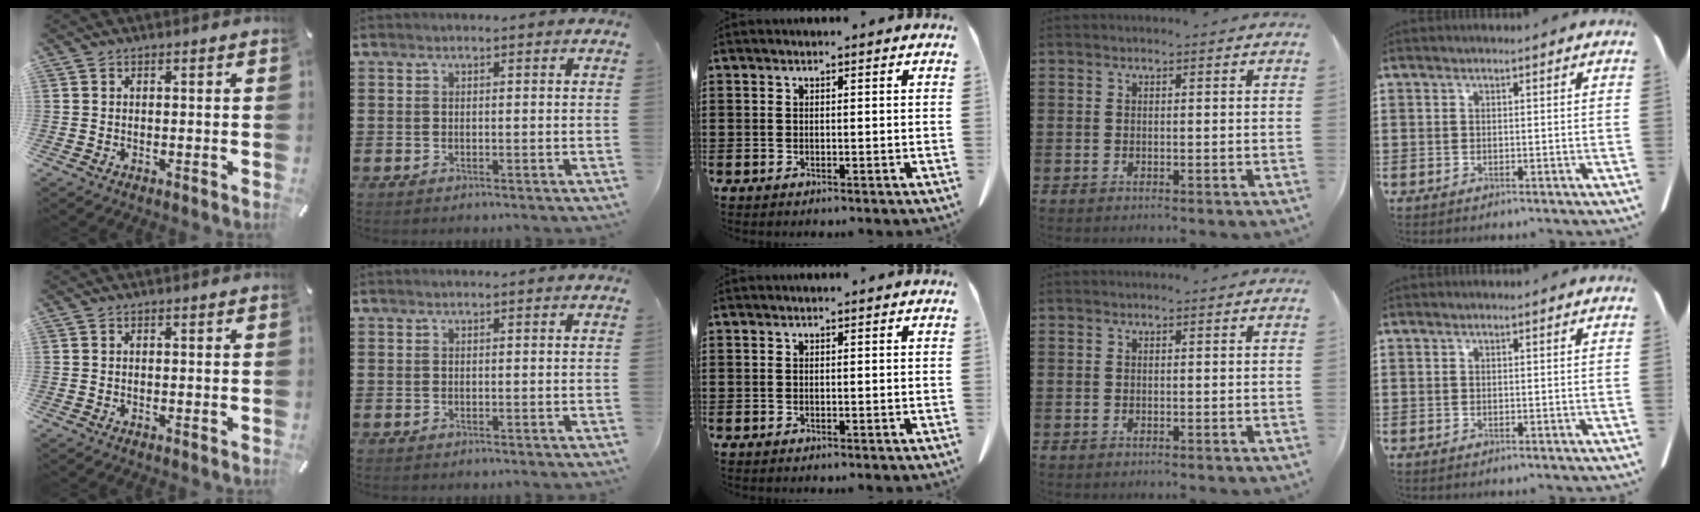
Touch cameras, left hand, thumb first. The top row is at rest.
{}